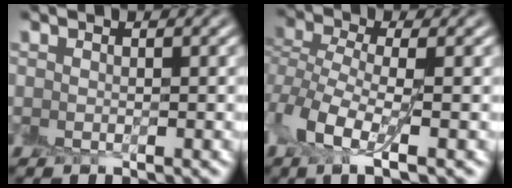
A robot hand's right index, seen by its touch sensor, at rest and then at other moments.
{"total": 4.4, "force": [-1.4, 2.0, 3.7], "torque": [-0.081, 0.003, -0.039]}